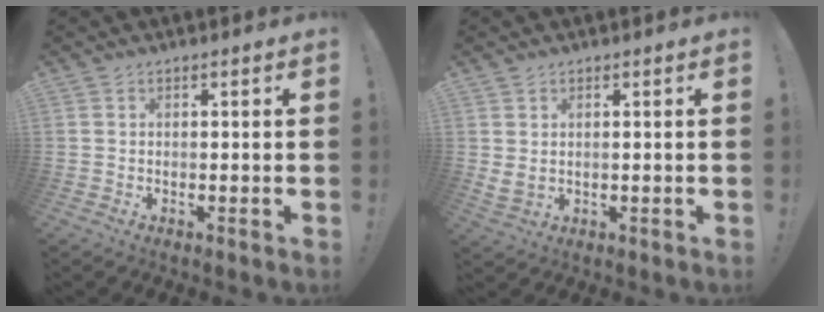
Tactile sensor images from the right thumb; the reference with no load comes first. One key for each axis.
{"total": 2.8, "fx": 1.5, "fy": 1.4, "fz": 1.8, "tx": -0.031, "ty": -0.007, "tz": 0.030}